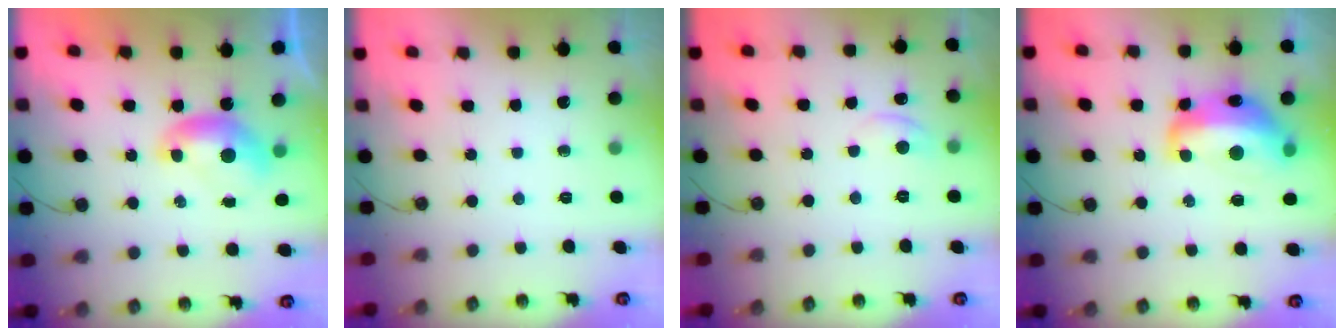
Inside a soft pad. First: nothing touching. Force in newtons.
{"total": 0.0}
{"total": 0.9, "press": 0.7, "slide": 0.5}
{"total": 8.6, "press": 8.5, "slide": 0.9}